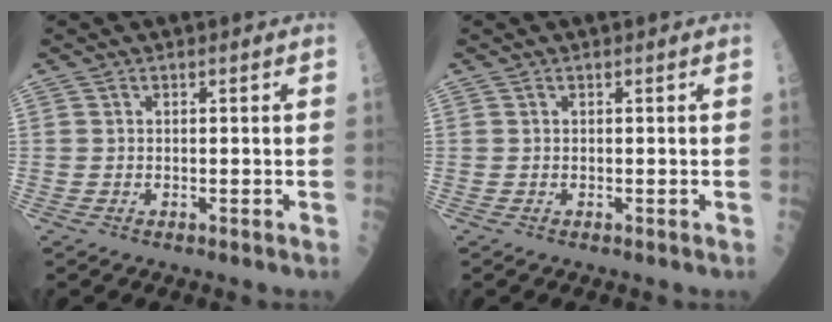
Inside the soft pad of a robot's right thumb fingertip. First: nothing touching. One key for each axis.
{"total": 0.0}